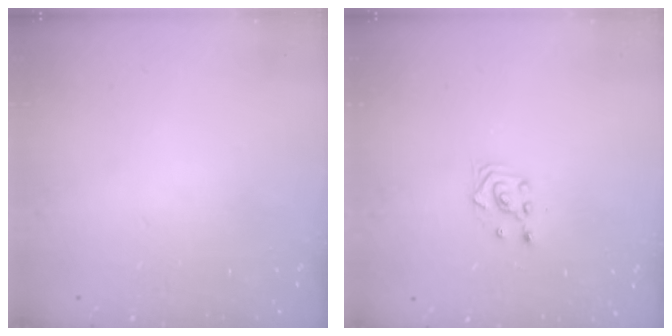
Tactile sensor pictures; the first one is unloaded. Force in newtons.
{"total": 2.3, "press": 2.3, "slide": 0.3}